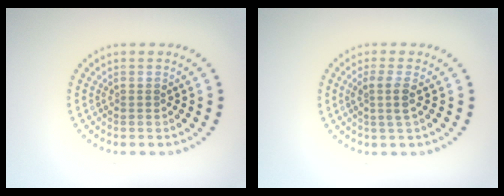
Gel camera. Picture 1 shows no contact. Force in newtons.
{"total": 1.9, "press": 1.6, "slide": 1.0}